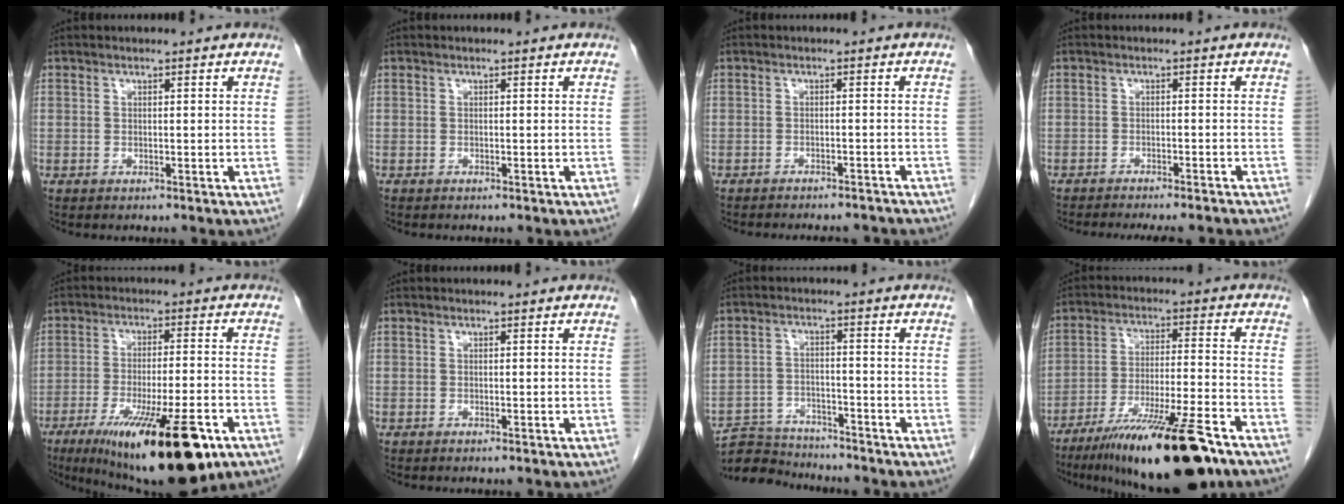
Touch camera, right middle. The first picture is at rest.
{"total": 0.0}
{"total": 8.9, "force": [-8.3, 1.9, 2.5], "torque": [-0.034, 0.001, -0.095]}
{"total": 11.0, "force": [-10.0, 1.4, 4.4], "torque": [-0.053, -0.009, -0.121]}
{"total": 19.1, "force": [-10.7, 3.7, 15.3], "torque": [-0.200, -0.032, -0.163]}
{"total": 0.0}
{"total": 5.1, "force": [-5.0, 1.2, -0.3], "torque": [0.008, -0.007, -0.090]}
{"total": 18.9, "force": [-13.3, 1.8, 13.3], "torque": [-0.191, -0.027, -0.222]}